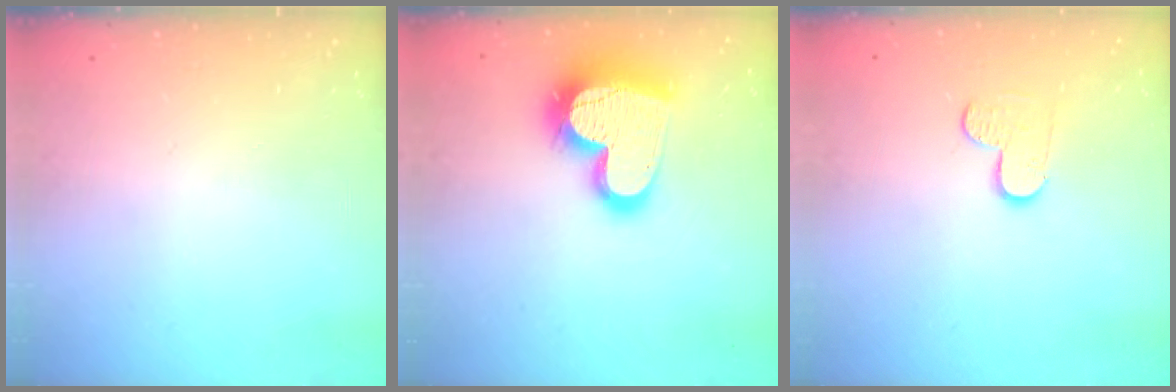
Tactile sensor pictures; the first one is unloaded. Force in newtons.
{"total": 21.2, "press": 21.1, "slide": 1.9}
{"total": 4.8, "press": 4.8, "slide": 0.5}